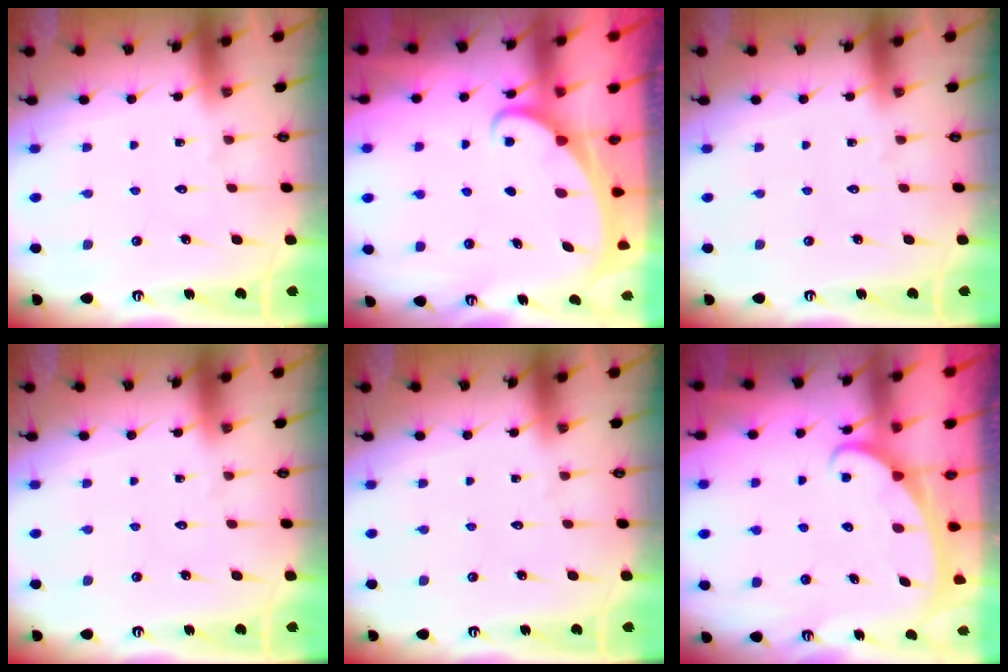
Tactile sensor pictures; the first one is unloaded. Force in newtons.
{"total": 2.1, "press": 2.0, "slide": 0.3}
{"total": 0.0}
{"total": 0.0}
{"total": 0.0}
{"total": 2.3, "press": 2.3, "slide": 0.4}